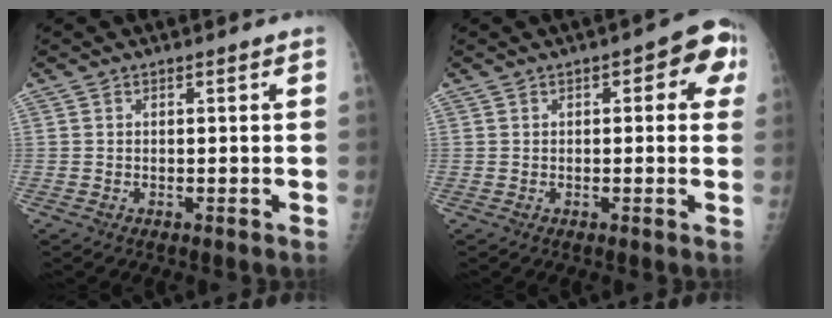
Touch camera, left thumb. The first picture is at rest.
{"total": 6.6, "force": [1.8, 3.1, 5.5], "torque": [-0.030, 0.013, 0.010]}